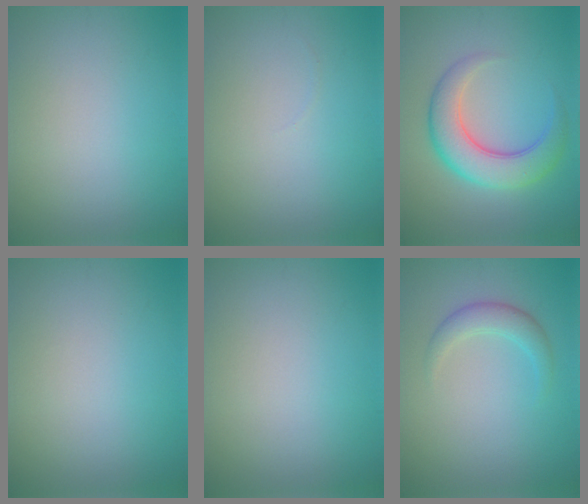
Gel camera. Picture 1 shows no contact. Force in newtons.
{"total": 0.0}
{"total": 6.2, "press": 6.2, "slide": 0.3}
{"total": 0.0}
{"total": 0.0}
{"total": 2.2, "press": 2.2, "slide": 0.1}